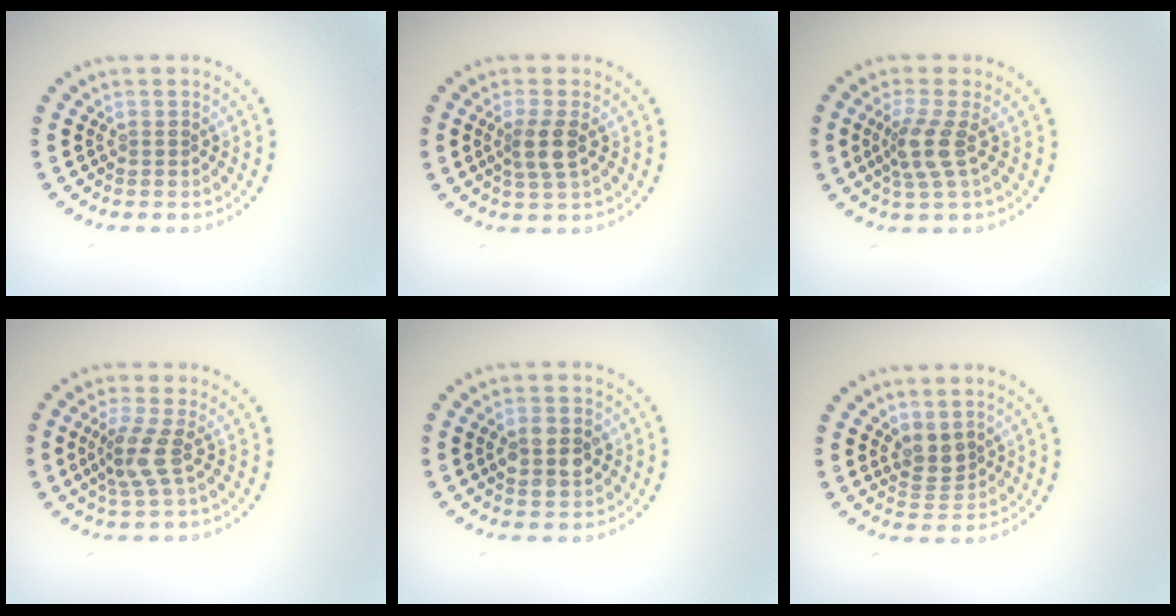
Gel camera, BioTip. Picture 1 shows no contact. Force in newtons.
{"total": 2.2, "press": 1.9, "slide": 1.2}
{"total": 2.8, "press": 2.2, "slide": 1.8}
{"total": 2.8, "press": 2.1, "slide": 1.8}
{"total": 3.9, "press": 3.9, "slide": 0.0}
{"total": 2.3, "press": 1.9, "slide": 1.2}